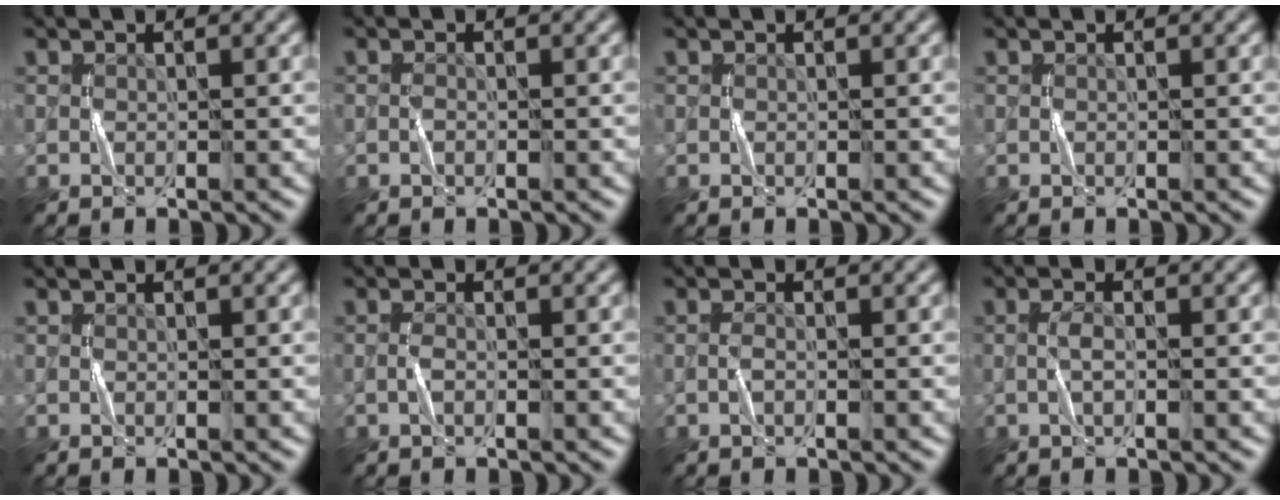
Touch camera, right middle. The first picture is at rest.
{"total": 0.5, "force": [-0.3, 0.3, 0.4], "torque": [-0.010, 0.001, -0.007]}
{"total": 0.0}
{"total": 0.0}
{"total": 0.0}
{"total": 1.0, "force": [-0.4, 0.3, 0.8], "torque": [-0.020, 0.001, -0.010]}
{"total": 0.9, "force": [-0.4, 0.3, 0.8], "torque": [-0.019, 0.001, -0.010]}
{"total": 1.5, "force": [-0.3, 0.5, 1.4], "torque": [-0.031, 0.003, -0.009]}